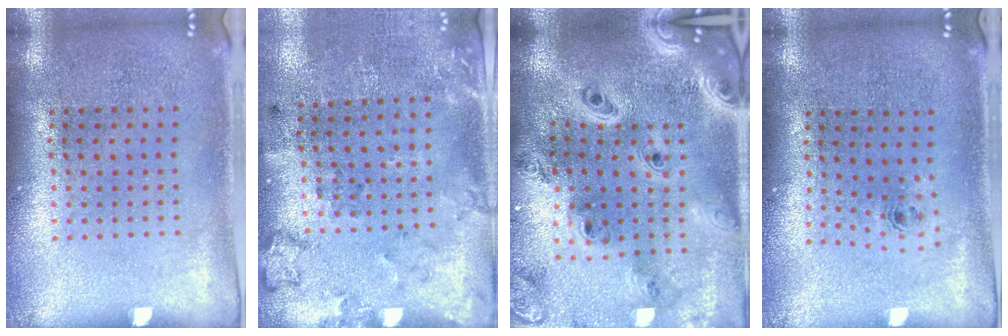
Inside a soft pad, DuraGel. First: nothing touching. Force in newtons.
{"total": 2.0, "press": 1.4, "slide": 1.5}
{"total": 4.1, "press": 3.1, "slide": 2.7}
{"total": 0.7, "press": 0.3, "slide": 0.6}